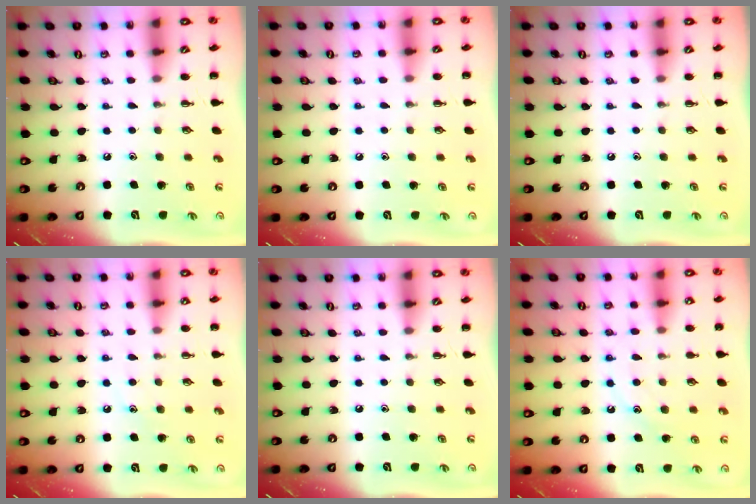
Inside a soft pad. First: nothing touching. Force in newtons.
{"total": 3.0, "press": 2.8, "slide": 1.1}
{"total": 0.0}
{"total": 7.4, "press": 7.3, "slide": 1.6}
{"total": 0.0}
{"total": 11.5, "press": 11.4, "slide": 1.1}